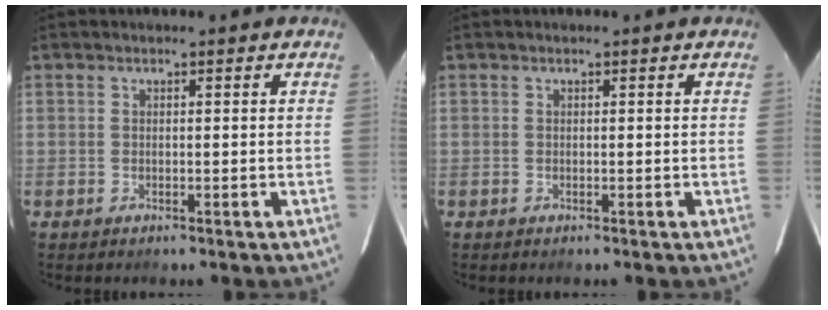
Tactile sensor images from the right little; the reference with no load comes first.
{"total": 0.0}